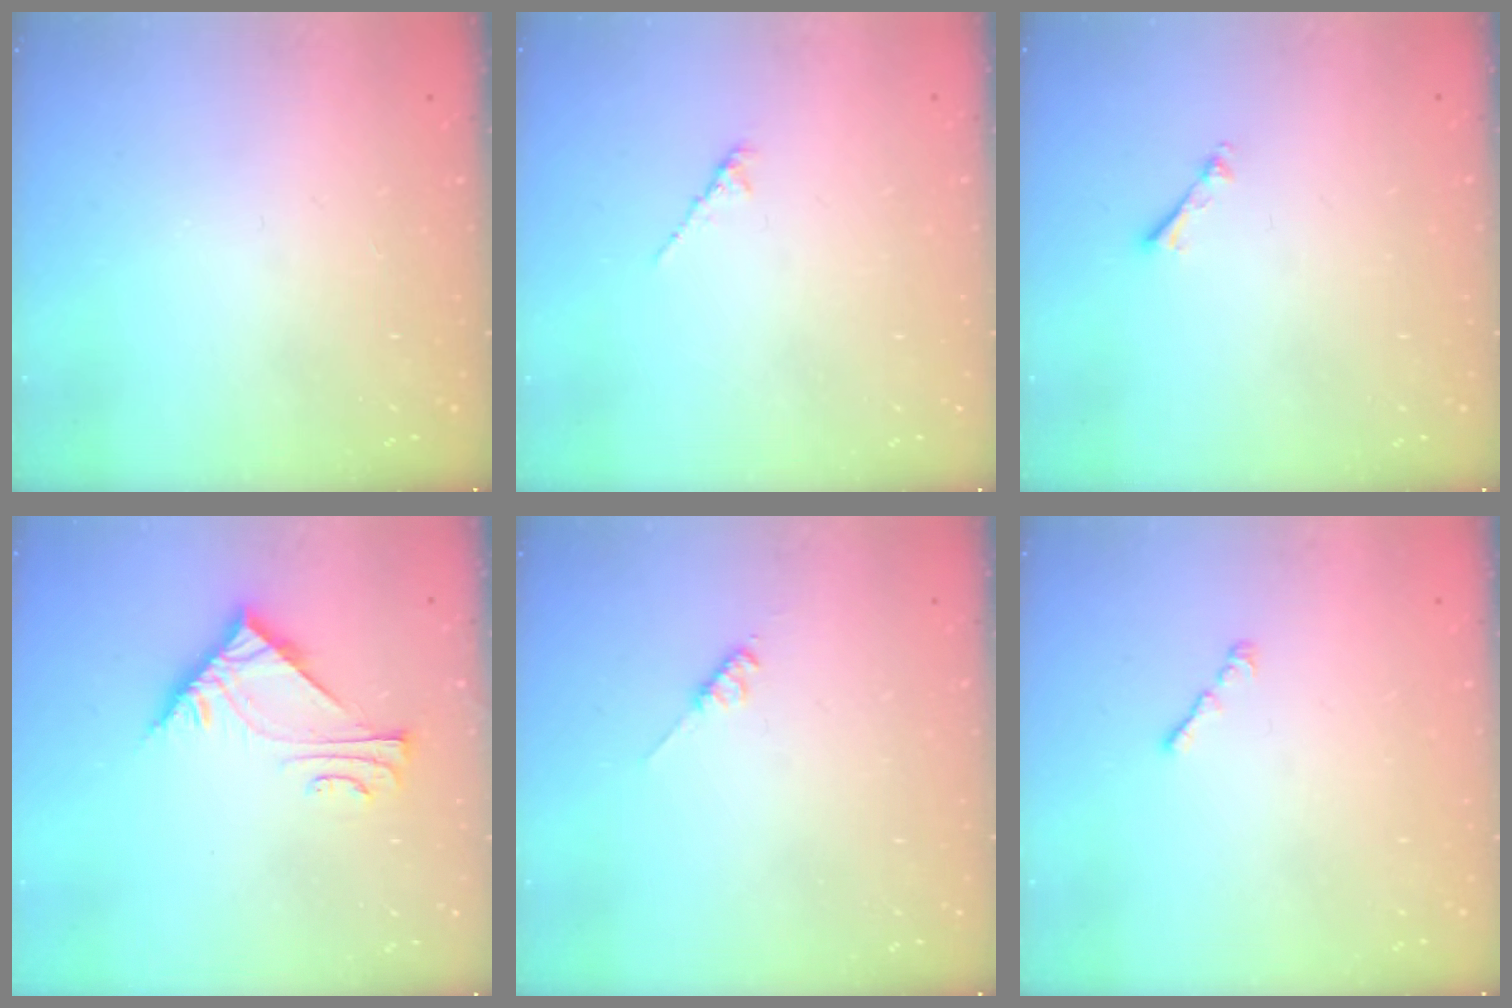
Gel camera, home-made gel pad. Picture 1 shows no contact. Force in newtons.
{"total": 1.6, "press": 1.5, "slide": 0.5}
{"total": 1.0, "press": 1.0, "slide": 0.2}
{"total": 7.0, "press": 7.0, "slide": 0.2}
{"total": 2.8, "press": 2.8, "slide": 0.5}
{"total": 1.0, "press": 0.9, "slide": 0.5}